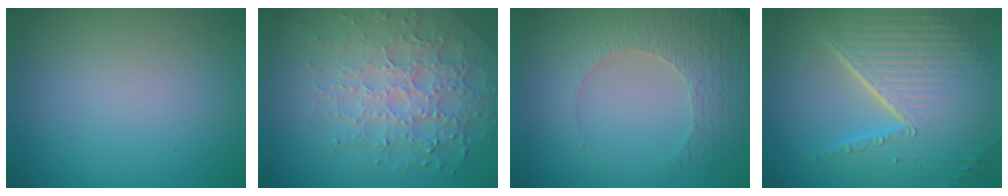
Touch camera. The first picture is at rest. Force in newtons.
{"total": 6.2, "press": 4.8, "slide": 3.9}
{"total": 3.9, "press": 3.3, "slide": 2.1}
{"total": 10.6, "press": 6.8, "slide": 8.1}